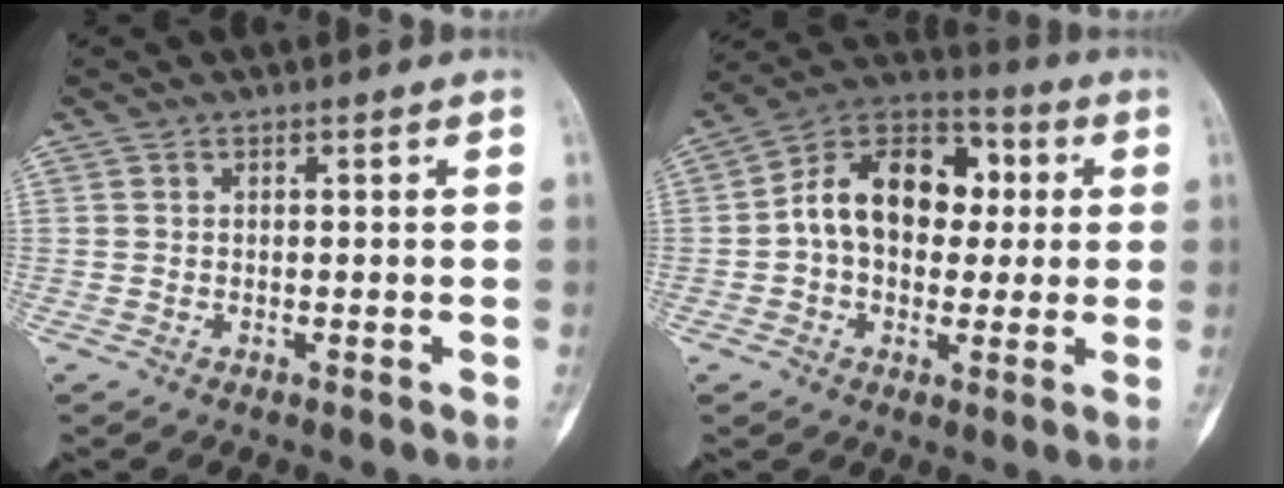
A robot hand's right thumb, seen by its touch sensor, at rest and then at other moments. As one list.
[{"total": 16.3, "force": [1.7, 11.3, 11.6], "torque": [-0.149, 0.033, 0.015]}]